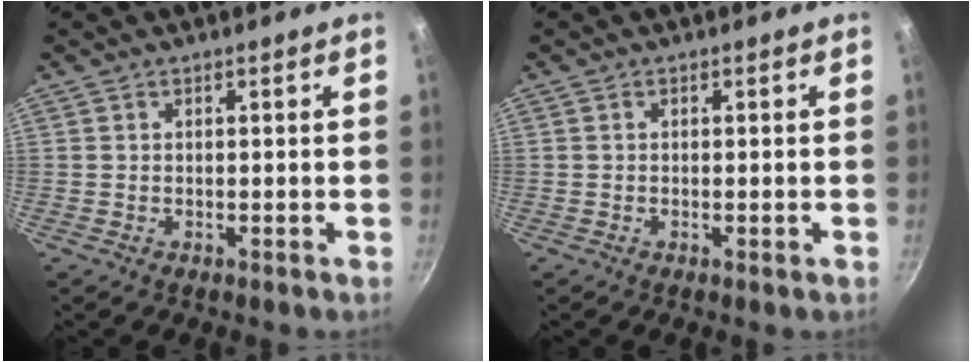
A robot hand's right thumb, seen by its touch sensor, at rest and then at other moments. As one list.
[{"total": 0.6, "force": [-0.3, 0.0, 0.5], "torque": [-0.009, 0.000, -0.007]}]